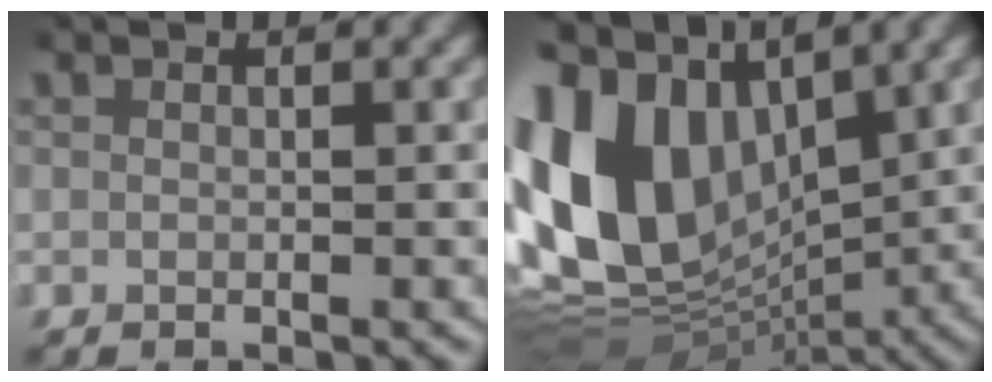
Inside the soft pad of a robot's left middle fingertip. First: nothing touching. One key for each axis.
{"total": 15.9, "fx": 0.4, "fy": 11.3, "fz": 11.2, "tx": -0.235, "ty": -0.031, "tz": 0.021}